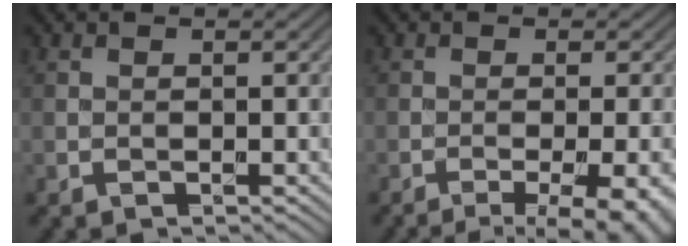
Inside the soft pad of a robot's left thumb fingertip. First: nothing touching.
{"total": 9.1, "force": [-4.6, 2.4, 7.5], "torque": [-0.089, -0.003, -0.052]}